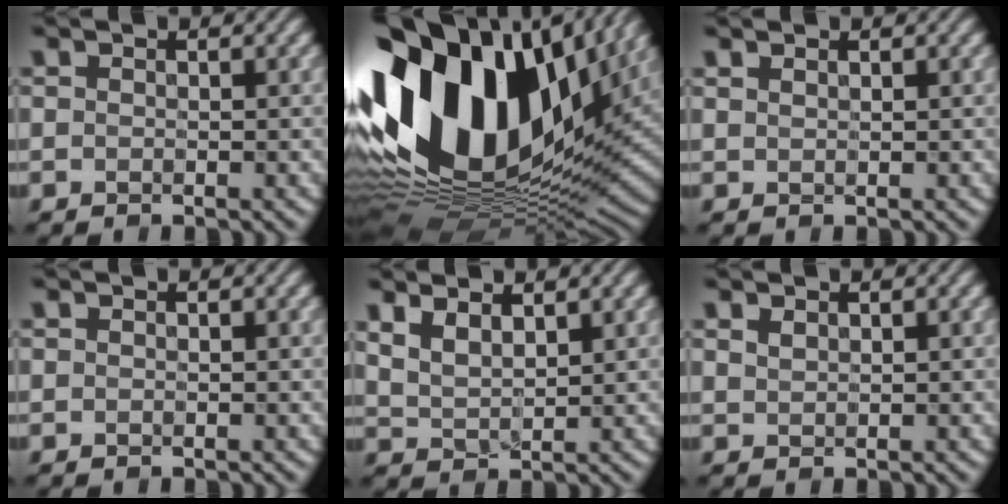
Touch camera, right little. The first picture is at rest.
{"total": 19.0, "force": [4.8, 11.1, 14.6], "torque": [-0.293, 0.014, 0.076]}
{"total": 0.8, "force": [0.6, 0.3, 0.3], "torque": [-0.003, 0.005, 0.006]}
{"total": 0.0}
{"total": 3.3, "force": [1.9, 1.6, 2.1], "torque": [-0.045, 0.005, 0.035]}
{"total": 0.8, "force": [0.5, 0.4, 0.4], "torque": [-0.011, 0.004, 0.012]}